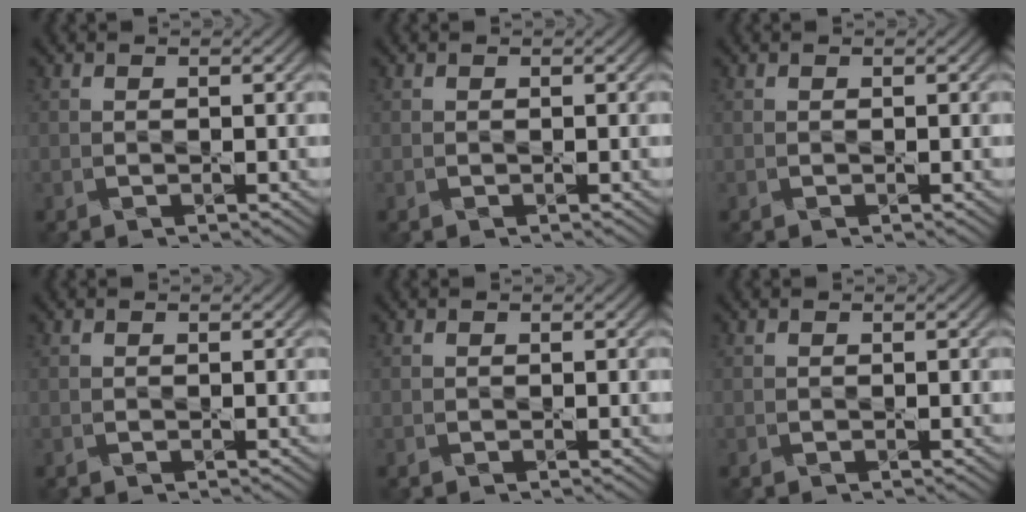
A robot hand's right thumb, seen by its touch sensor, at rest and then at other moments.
{"total": 0.0}
{"total": 0.0}
{"total": 0.0}
{"total": 0.0}
{"total": 0.0}